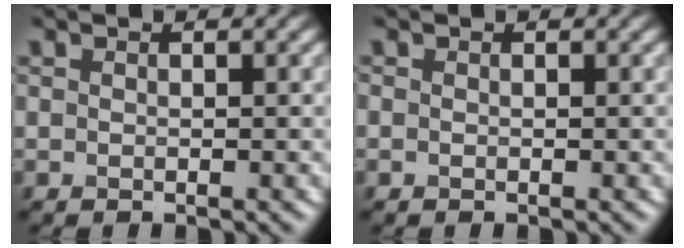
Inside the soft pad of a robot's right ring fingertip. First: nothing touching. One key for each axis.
{"total": 0.0}